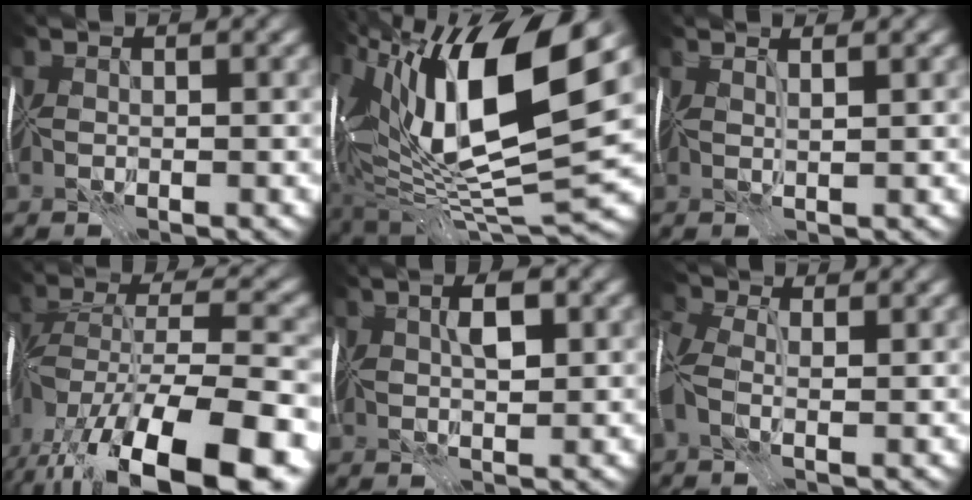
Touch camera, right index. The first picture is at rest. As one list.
[{"total": 15.2, "force": [5.1, 4.9, 13.4], "torque": [-0.240, 0.001, 0.083]}, {"total": 1.3, "force": [1.0, -0.6, 0.5], "torque": [-0.005, 0.001, 0.008]}, {"total": 16.1, "force": [-9.2, 5.8, 11.8], "torque": [-0.214, -0.021, -0.142]}, {"total": 2.7, "force": [0.8, 1.0, 2.4], "torque": [-0.047, 0.003, 0.012]}, {"total": 5.0, "force": [-0.1, 3.0, 4.1], "torque": [-0.112, 0.010, -0.007]}]